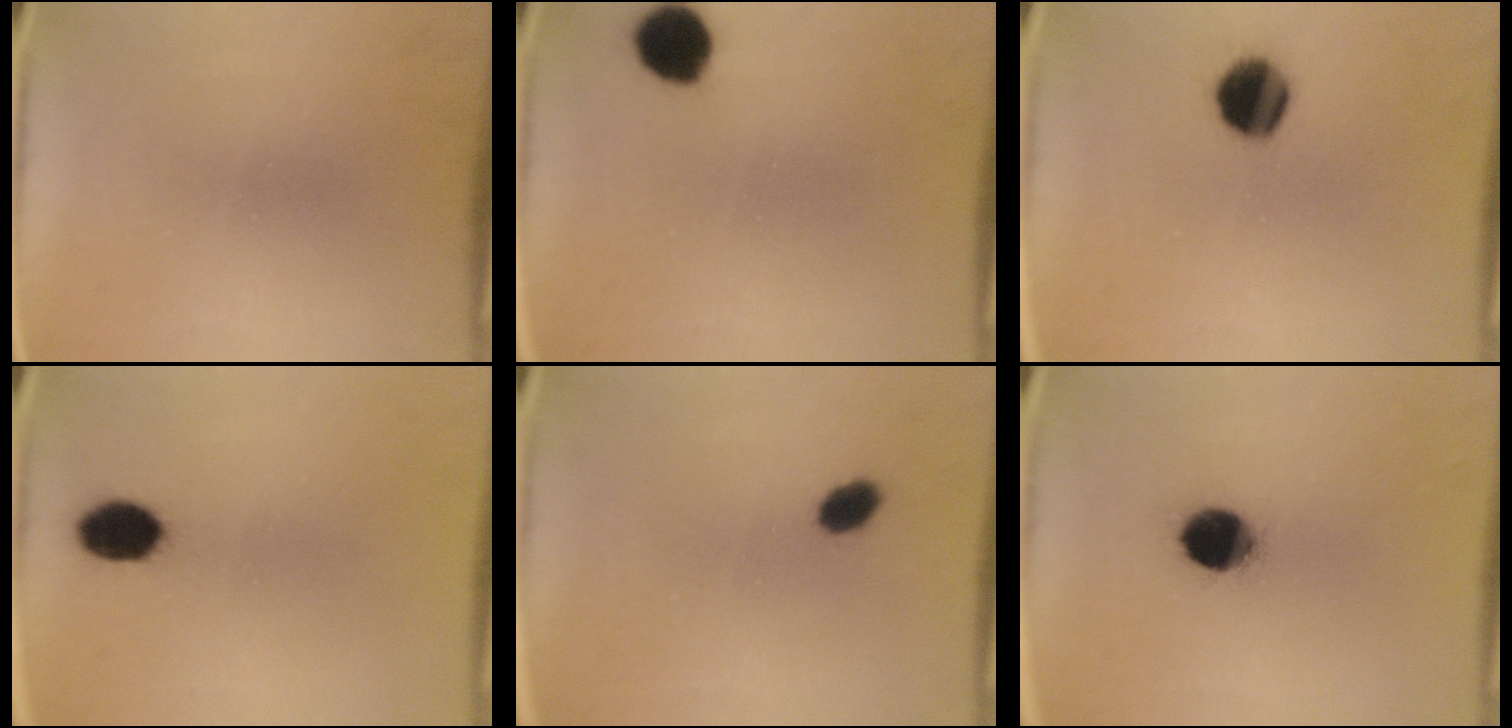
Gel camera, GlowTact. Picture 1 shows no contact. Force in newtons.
{"total": 7.3}
{"total": 10.2}
{"total": 7.0}
{"total": 3.6}
{"total": 10.7}